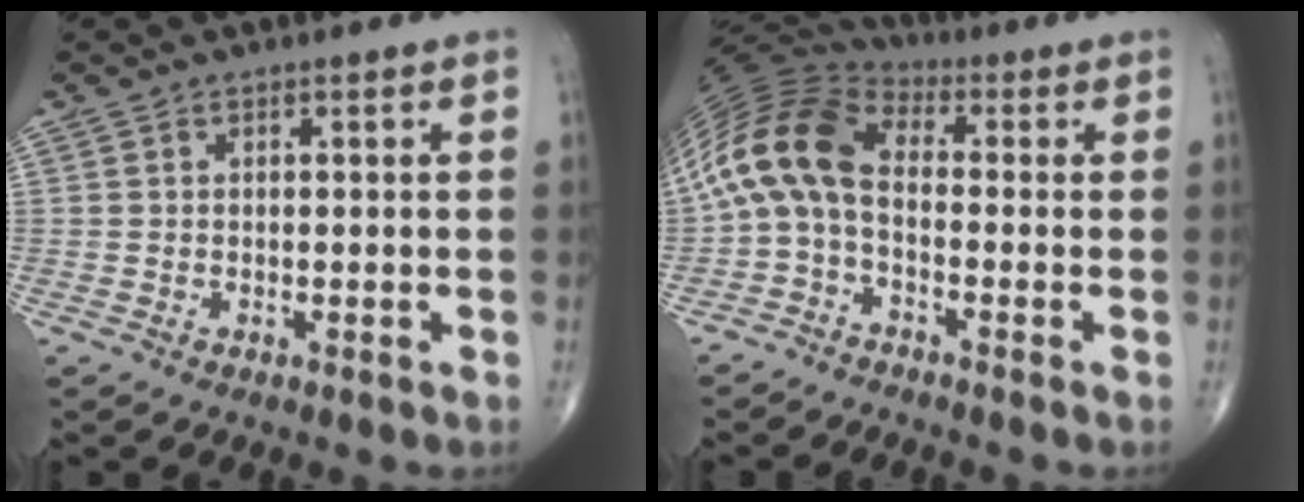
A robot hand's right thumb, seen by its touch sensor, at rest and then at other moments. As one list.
[{"total": 12.5, "force": [-1.2, 7.2, 10.2], "torque": [-0.205, 0.048, -0.043]}]